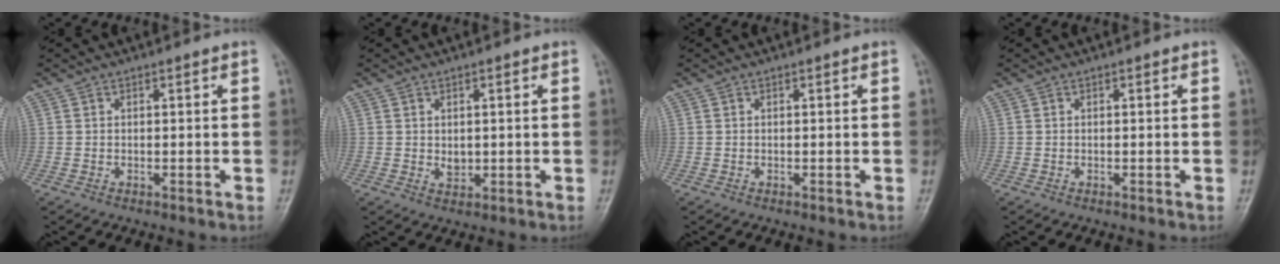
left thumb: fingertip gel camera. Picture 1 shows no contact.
{"total": 2.2, "force": [0.2, 1.7, 1.4], "torque": [-0.013, -0.005, 0.008]}
{"total": 0.0}
{"total": 0.0}